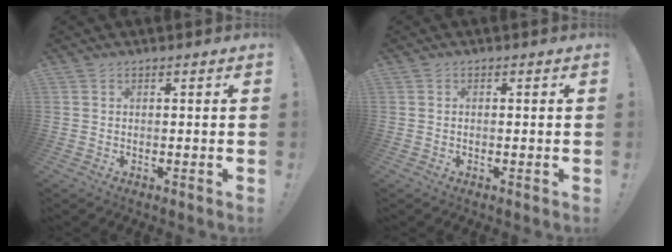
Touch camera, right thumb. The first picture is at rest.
{"total": 0.0}